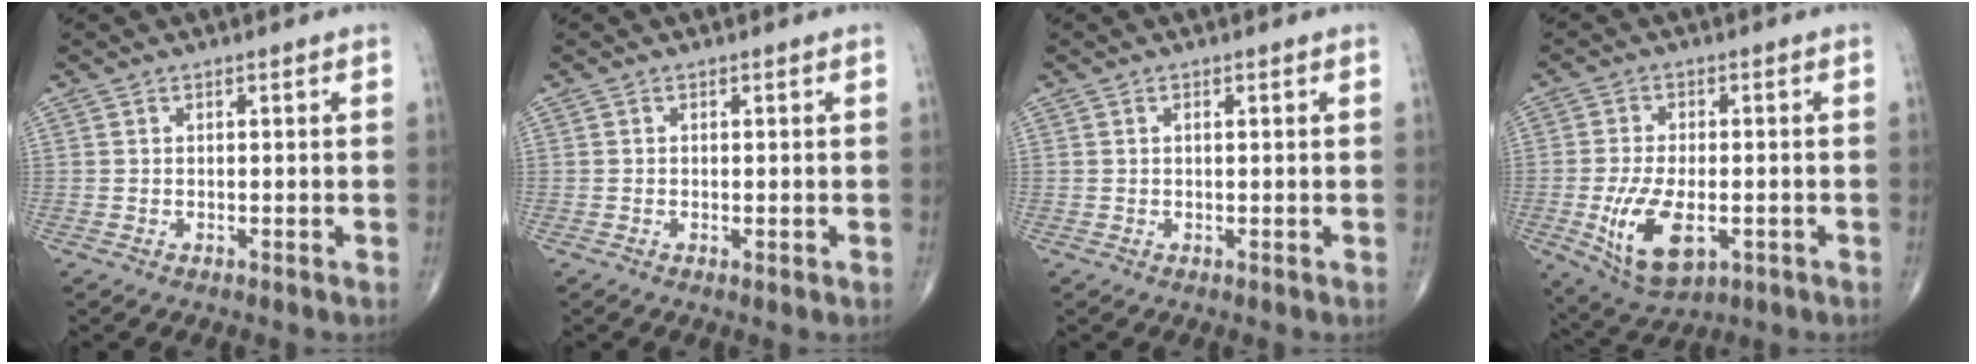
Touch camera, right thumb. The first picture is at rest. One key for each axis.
{"total": 0.5, "fx": -0.1, "fy": 0.1, "fz": 0.5, "tx": -0.010, "ty": -0.003, "tz": -0.003}
{"total": 0.6, "fx": 0.2, "fy": 0.2, "fz": 0.6, "tx": -0.010, "ty": 0.003, "tz": 0.003}
{"total": 11.6, "fx": -3.1, "fy": 5.9, "fz": 9.5, "tx": -0.176, "ty": -0.006, "tz": -0.042}